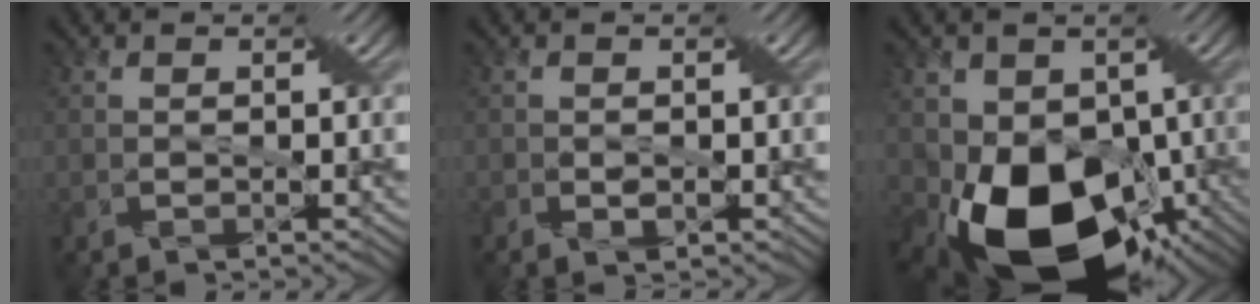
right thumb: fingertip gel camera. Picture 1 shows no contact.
{"total": 1.2, "force": [-0.4, 0.8, 0.9], "torque": [0.000, -0.002, -0.011]}
{"total": 15.5, "force": [-3.9, 11.4, 9.7], "torque": [-0.169, -0.039, -0.057]}